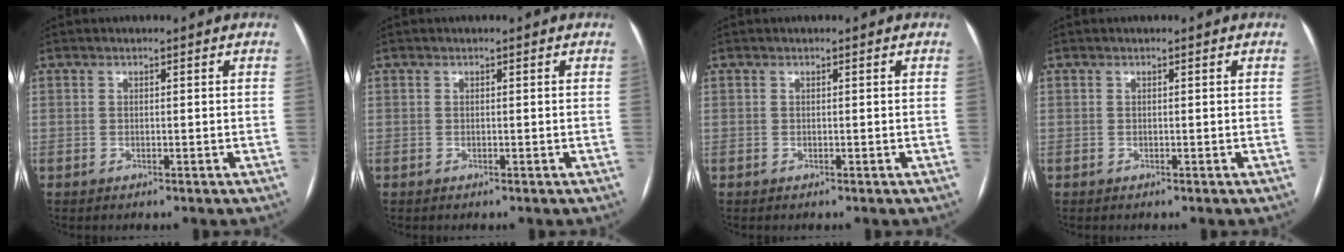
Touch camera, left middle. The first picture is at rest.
{"total": 0.0}
{"total": 0.0}
{"total": 0.0}